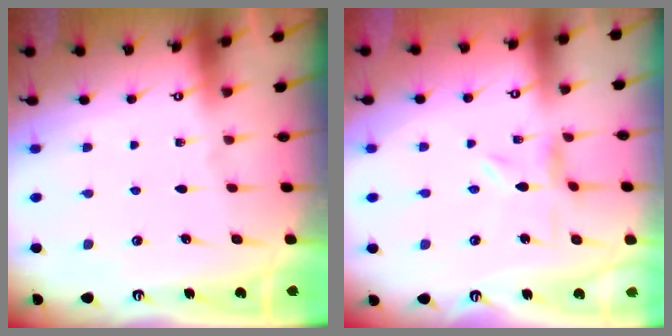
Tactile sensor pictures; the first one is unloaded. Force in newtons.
{"total": 1.7, "press": 1.7, "slide": 0.3}